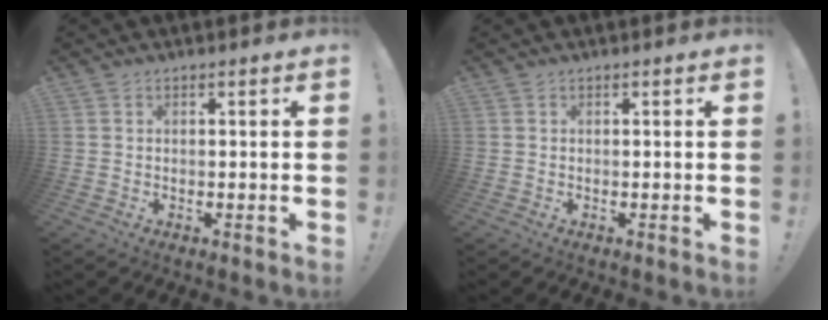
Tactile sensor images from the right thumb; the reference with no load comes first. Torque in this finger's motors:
{"motor_torque": [0.00, 0.00, -0.04, 0.01, 0.03]}